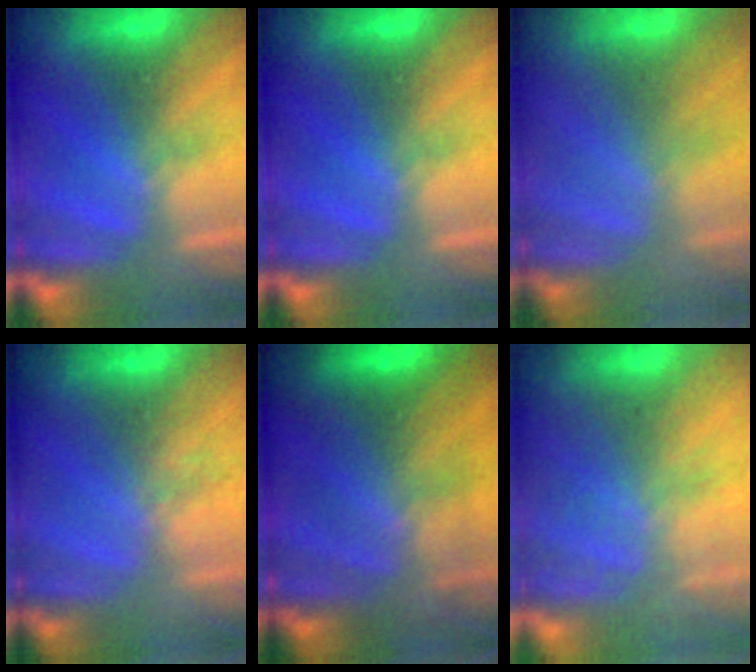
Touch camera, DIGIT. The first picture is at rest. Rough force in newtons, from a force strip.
{"total": 0.0}
{"total": 1.7}
{"total": 2.2}
{"total": 6.9}
{"total": 6.9}